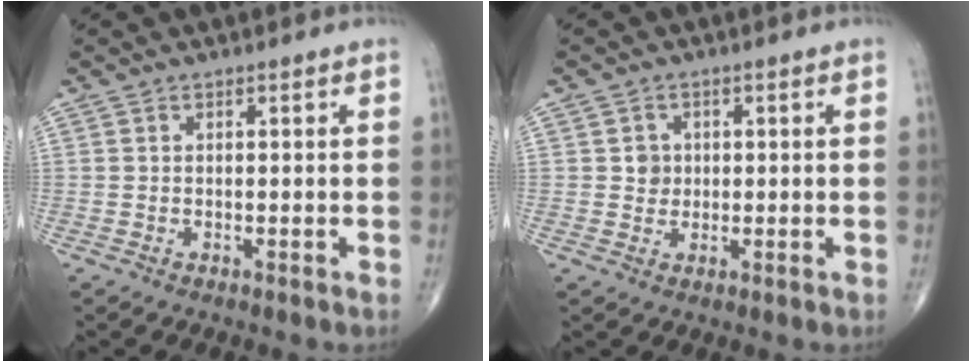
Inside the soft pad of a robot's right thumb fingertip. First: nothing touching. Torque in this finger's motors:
{"motor_torque": [-0.19, -0.41, 0.28, 0.15, 0.10]}